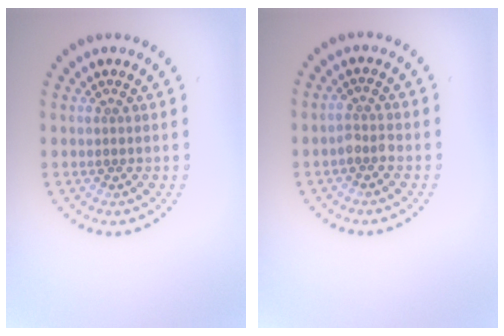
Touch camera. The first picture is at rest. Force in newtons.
{"total": 1.4, "press": 1.3, "slide": 0.6}